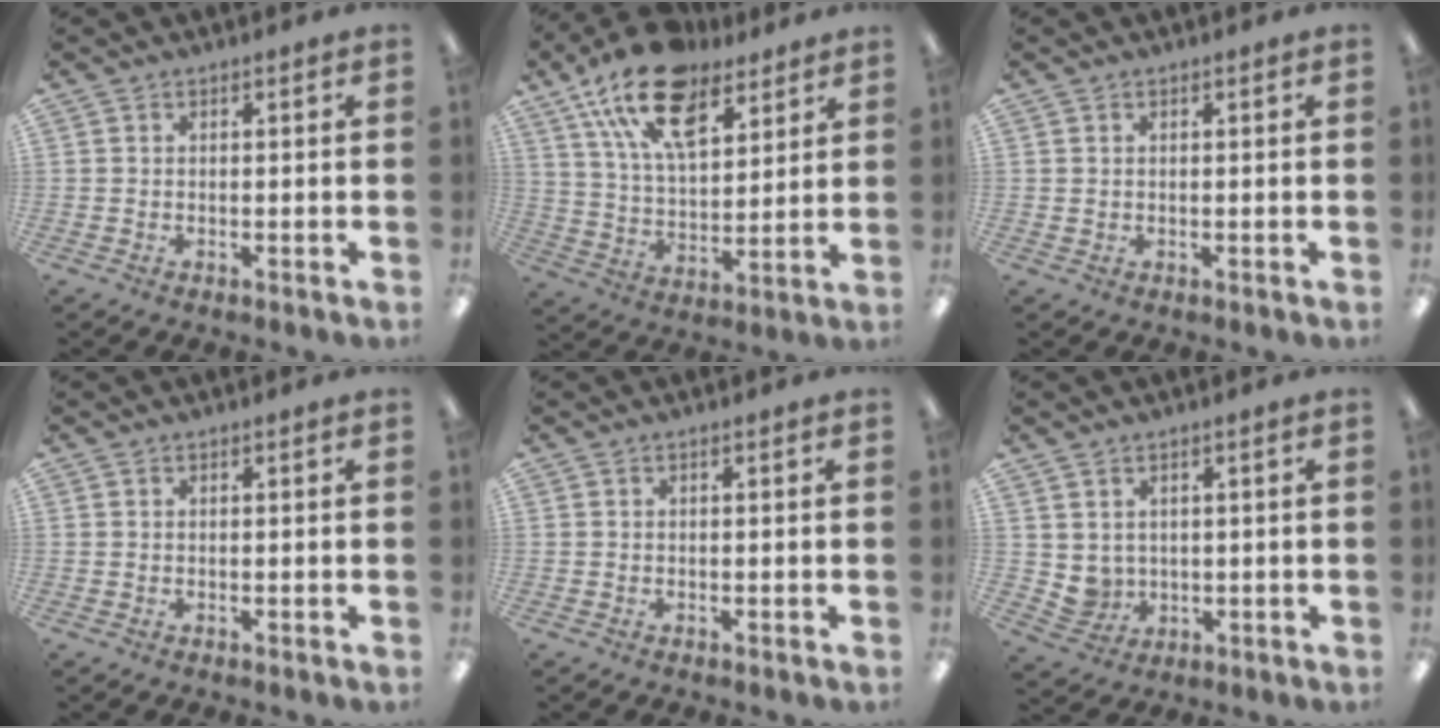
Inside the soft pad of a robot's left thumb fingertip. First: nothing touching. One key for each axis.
{"total": 19.1, "fx": 12.3, "fy": 9.5, "fz": 11.1, "tx": -0.202, "ty": -0.052, "tz": 0.221}
{"total": 0.7, "fx": 0.5, "fy": 0.5, "fz": 0.1, "tx": -0.003, "ty": 0.001, "tz": 0.010}
{"total": 0.0}
{"total": 0.0}
{"total": 4.1, "fx": 2.4, "fy": 3.4, "fz": 0.5, "tx": -0.023, "ty": -0.006, "tz": 0.047}